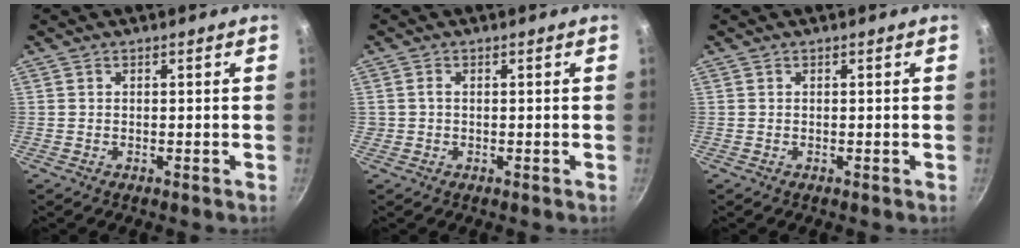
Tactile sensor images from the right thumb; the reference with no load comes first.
{"total": 1.0, "force": [0.0, 0.8, 0.5], "torque": [-0.008, 0.006, 0.000]}
{"total": 0.0}